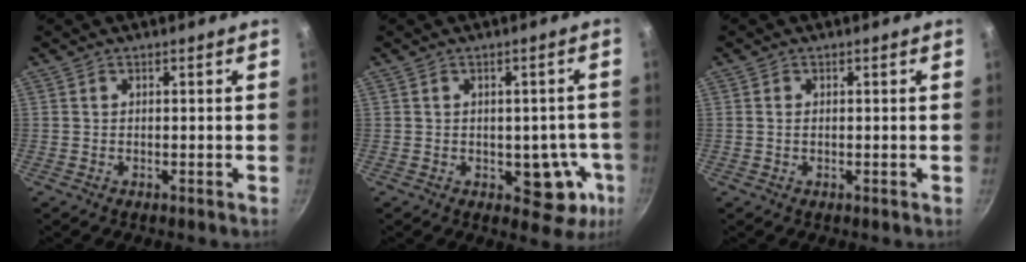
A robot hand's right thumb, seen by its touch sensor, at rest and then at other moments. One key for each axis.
{"total": 8.9, "fx": -2.2, "fy": 5.7, "fz": 6.4, "tx": -0.020, "ty": 0.017, "tz": -0.021}
{"total": 0.8, "fx": 0.1, "fy": 0.6, "fz": 0.5, "tx": -0.009, "ty": 0.002, "tz": 0.001}